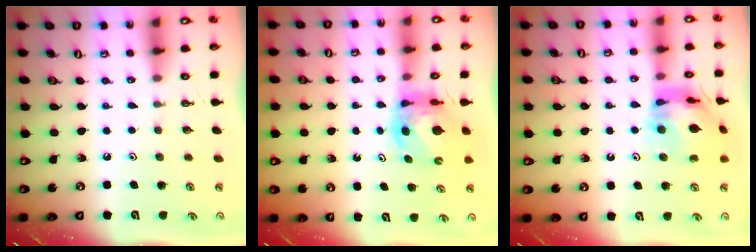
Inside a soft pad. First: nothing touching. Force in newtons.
{"total": 6.7, "press": 6.7, "slide": 0.7}
{"total": 13.6, "press": 13.6, "slide": 1.3}